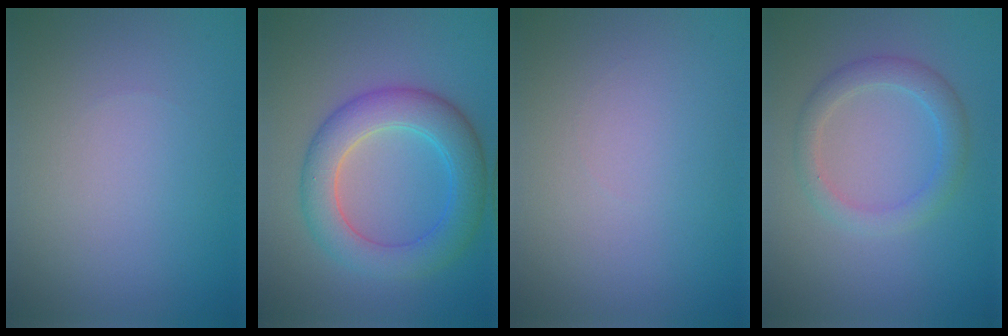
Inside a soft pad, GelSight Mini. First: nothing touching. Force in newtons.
{"total": 6.3, "press": 6.3, "slide": 0.2}
{"total": 0.0}
{"total": 2.7, "press": 2.7, "slide": 0.0}